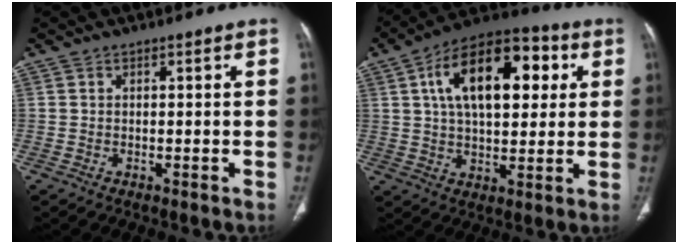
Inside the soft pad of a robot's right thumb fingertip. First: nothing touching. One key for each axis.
{"total": 20.1, "fx": 5.5, "fy": 10.6, "fz": 16.1, "tx": -0.229, "ty": 0.013, "tz": 0.079}